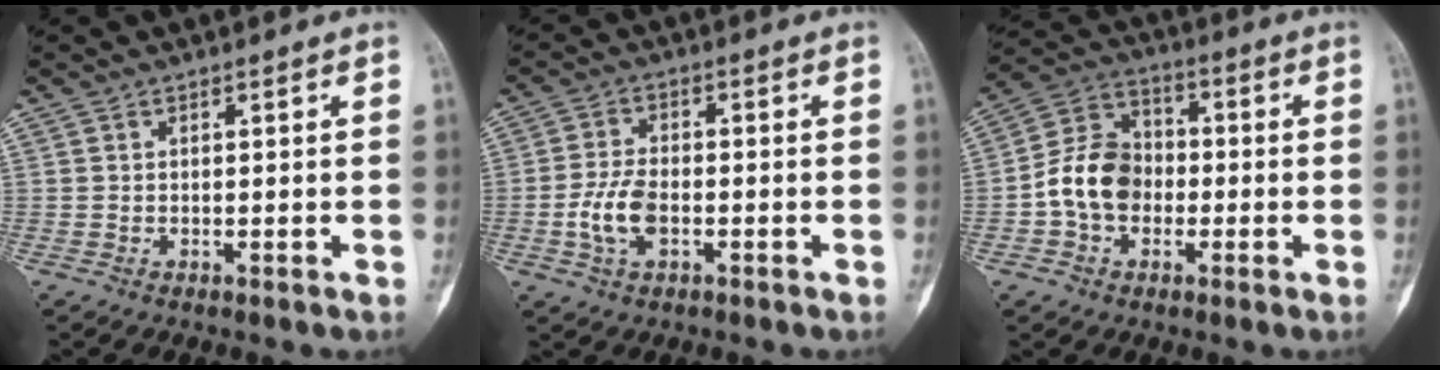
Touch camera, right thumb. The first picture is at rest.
{"total": 6.5, "force": [-1.8, 3.5, 5.2], "torque": [-0.109, 0.010, -0.035]}
{"total": 11.0, "force": [-1.8, 8.6, 6.7], "torque": [-0.105, 0.036, -0.045]}